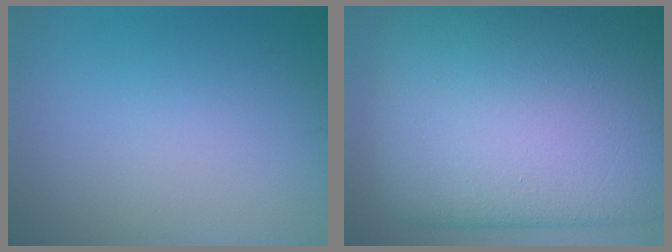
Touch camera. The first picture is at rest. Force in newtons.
{"total": 22.9, "press": 22.9, "slide": 0.5}